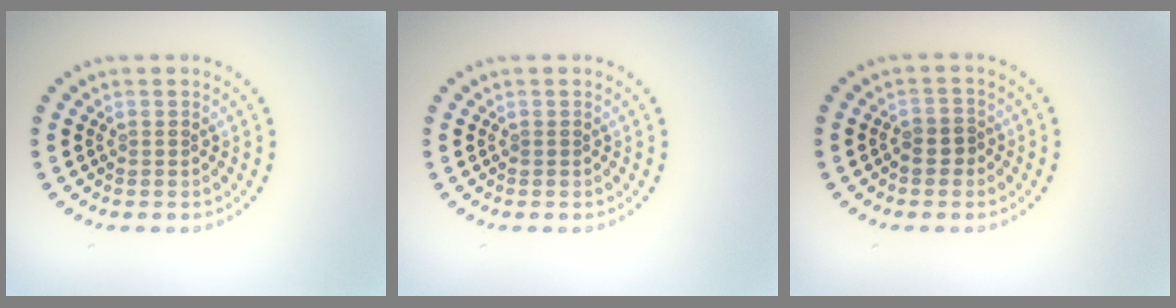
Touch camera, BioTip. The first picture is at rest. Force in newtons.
{"total": 0.0}
{"total": 1.4, "press": 1.2, "slide": 0.6}